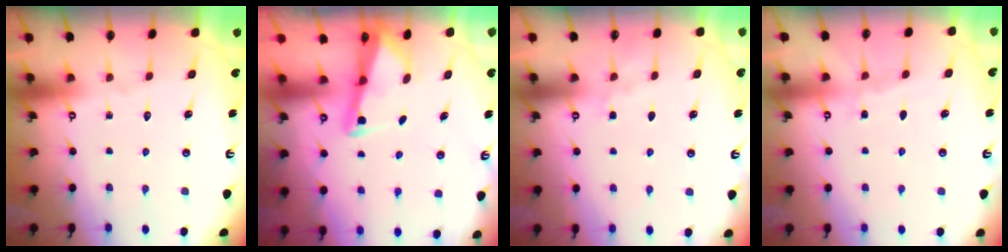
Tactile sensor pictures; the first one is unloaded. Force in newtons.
{"total": 2.7, "press": 2.7, "slide": 0.3}
{"total": 2.9, "press": 2.8, "slide": 0.5}
{"total": 4.0, "press": 4.0, "slide": 0.5}